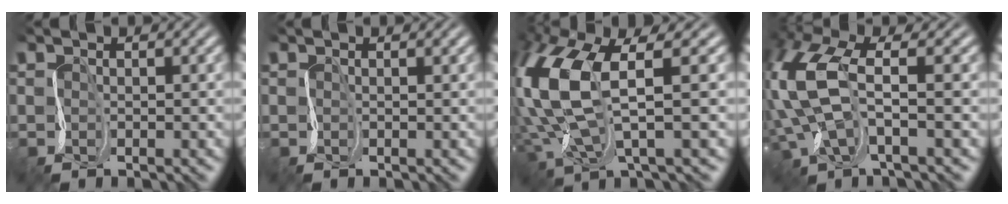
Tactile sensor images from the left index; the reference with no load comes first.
{"total": 0.6, "force": [0.5, 0.3, 0.3], "torque": [0.002, 0.004, 0.002]}
{"total": 9.6, "force": [3.1, 3.3, 8.4], "torque": [-0.214, -0.003, 0.070]}
{"total": 7.5, "force": [1.1, 3.2, 6.7], "torque": [-0.185, -0.003, 0.025]}